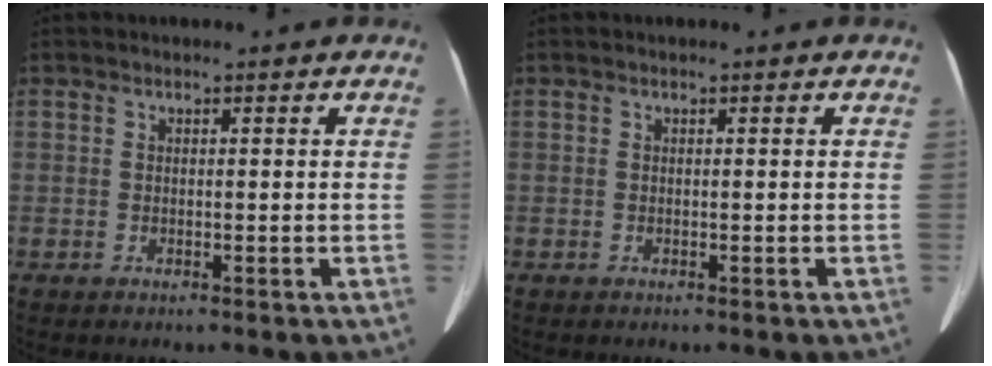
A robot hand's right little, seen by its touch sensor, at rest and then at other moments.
{"total": 0.0}